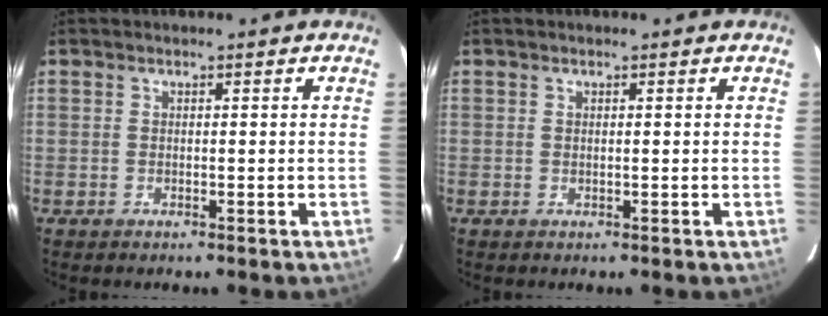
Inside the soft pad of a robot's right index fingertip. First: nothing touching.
{"total": 0.0}